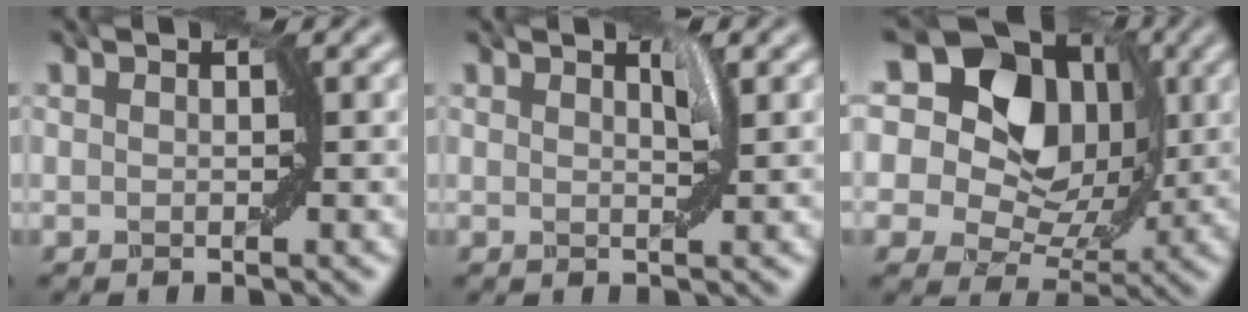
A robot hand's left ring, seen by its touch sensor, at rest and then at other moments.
{"total": 1.5, "force": [0.9, 0.6, 1.0], "torque": [0.005, -0.005, 0.005]}
{"total": 15.9, "force": [6.1, 12.1, 8.4], "torque": [-0.135, 0.059, 0.096]}